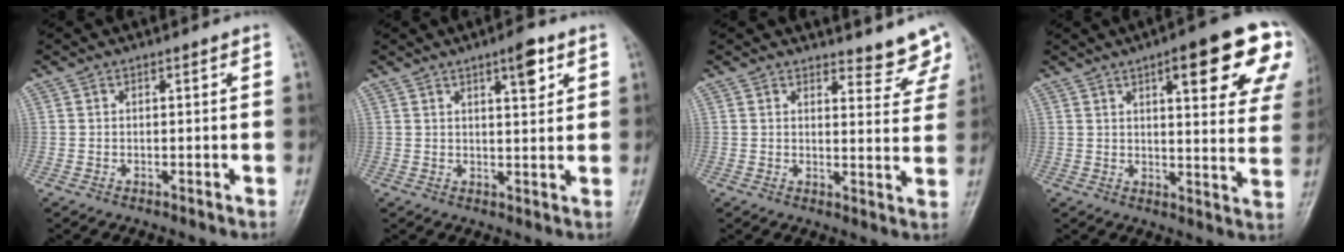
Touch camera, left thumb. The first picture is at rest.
{"total": 5.3, "force": [2.9, 1.6, 4.1], "torque": [-0.050, -0.015, 0.042]}
{"total": 6.4, "force": [6.1, 1.8, 1.0], "torque": [0.014, -0.051, 0.062]}
{"total": 19.2, "force": [9.1, 5.1, 16.1], "torque": [-0.175, -0.024, 0.112]}